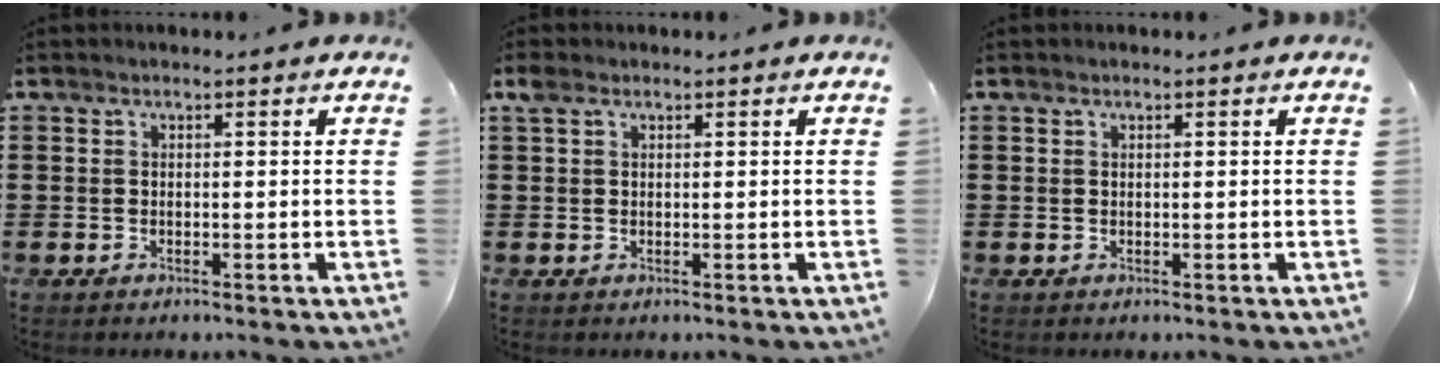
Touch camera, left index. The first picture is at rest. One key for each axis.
{"total": 1.1, "fx": 0.5, "fy": 0.7, "fz": 0.7, "tx": -0.017, "ty": 0.005, "tz": 0.008}
{"total": 0.0}